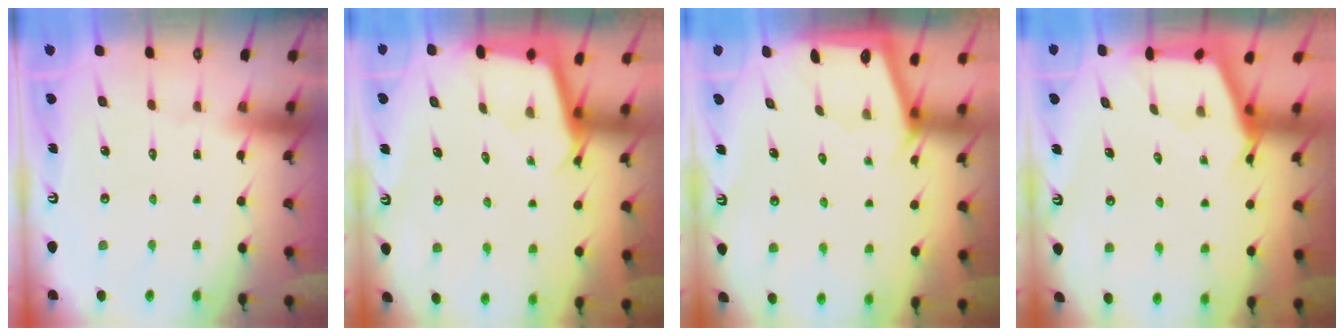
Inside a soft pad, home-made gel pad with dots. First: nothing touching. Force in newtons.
{"total": 2.4, "press": 2.4, "slide": 0.1}
{"total": 2.0, "press": 2.0, "slide": 0.3}
{"total": 2.7, "press": 2.7, "slide": 0.4}